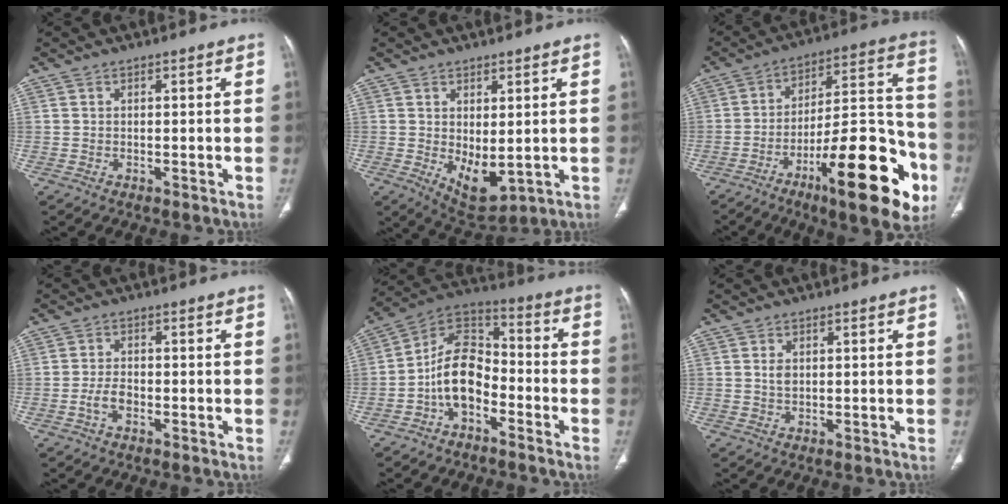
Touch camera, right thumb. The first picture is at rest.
{"total": 7.4, "force": [-0.1, 3.8, 6.3], "torque": [-0.086, -0.018, 0.019]}
{"total": 27.0, "force": [-11.9, 7.9, 22.9], "torque": [-0.290, 0.072, -0.173]}
{"total": 3.1, "force": [-1.4, 1.6, 2.3], "torque": [-0.049, 0.014, -0.028]}
{"total": 12.1, "force": [-4.4, 7.6, 8.2], "torque": [-0.129, 0.063, -0.091]}
{"total": 1.8, "force": [0.4, 1.2, 1.3], "torque": [-0.024, -0.003, 0.010]}